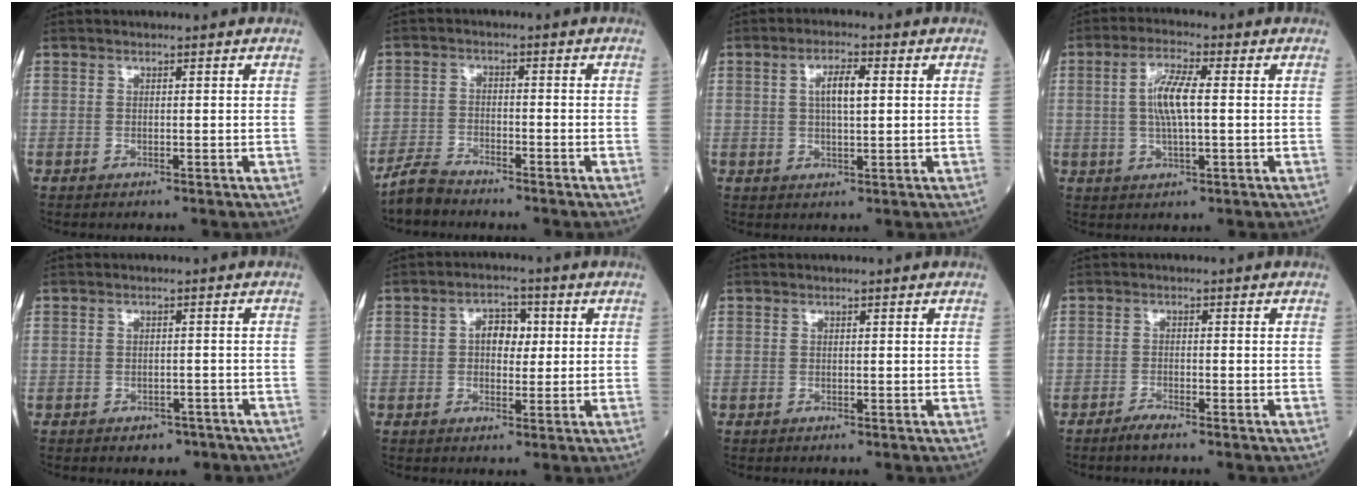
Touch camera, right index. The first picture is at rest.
{"total": 3.8, "force": [-3.7, 0.8, 0.7], "torque": [-0.019, -0.009, -0.073]}
{"total": 4.4, "force": [1.0, 1.2, 4.2], "torque": [-0.075, 0.008, 0.015]}
{"total": 6.5, "force": [0.5, 1.1, 6.3], "torque": [-0.132, 0.005, 0.009]}
{"total": 3.3, "force": [-2.4, 2.0, 1.0], "torque": [-0.013, 0.006, -0.021]}
{"total": 4.4, "force": [0.6, 2.9, 3.3], "torque": [-0.047, 0.016, 0.008]}
{"total": 0.0}
{"total": 1.9, "force": [-1.6, -0.1, 0.9], "torque": [-0.024, -0.004, -0.033]}